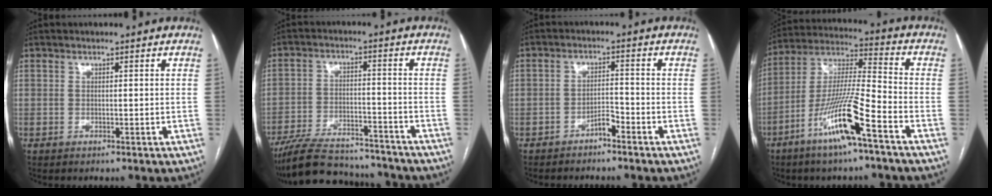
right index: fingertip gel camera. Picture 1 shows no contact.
{"total": 17.8, "force": [-16.1, 4.4, 6.3], "torque": [-0.130, 0.000, -0.246]}
{"total": 3.0, "force": [-2.4, 0.9, 1.5], "torque": [-0.023, 0.005, -0.042]}
{"total": 14.6, "force": [-7.8, 0.8, 12.3], "torque": [-0.249, -0.011, -0.147]}